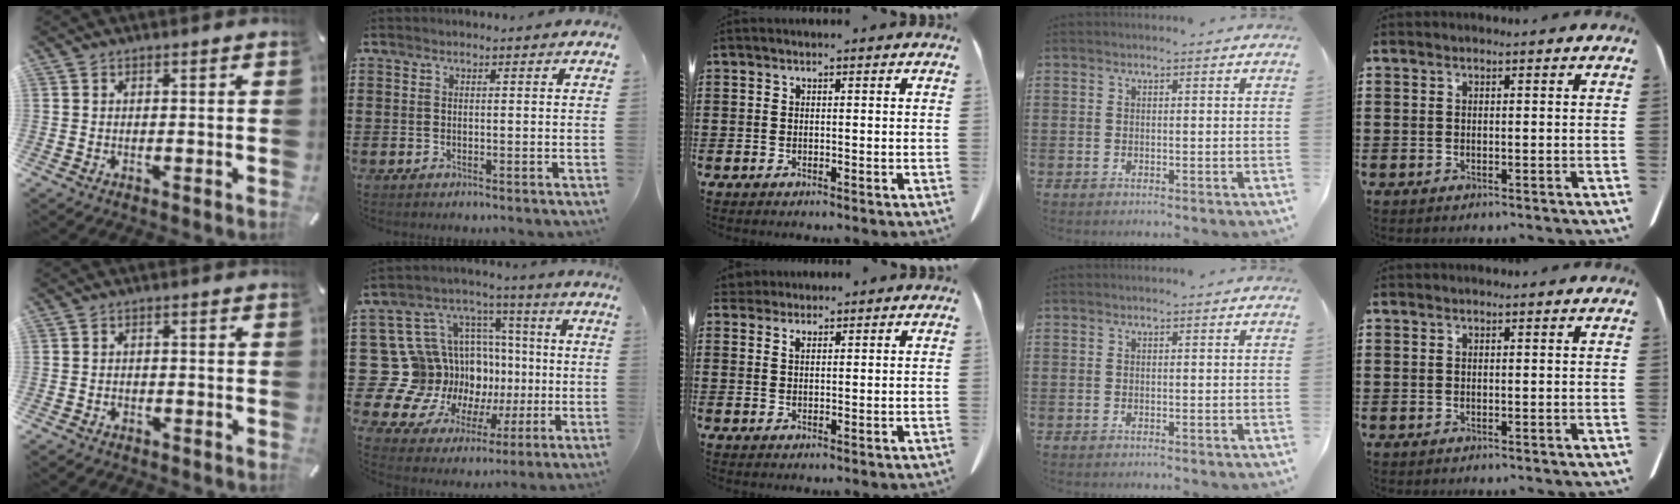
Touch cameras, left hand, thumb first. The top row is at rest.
{"thumb": {"total": 1.5, "force": [-0.8, 1.0, 0.7], "torque": [-0.016, 0.003, -0.018]}, "index": {"total": 16.4, "force": [-0.6, 15.4, 5.6], "torque": [-0.158, -0.035, 0.035]}, "middle": {"total": 1.9, "force": [1.7, 0.7, 0.7], "torque": [-0.018, 0.003, 0.034]}}